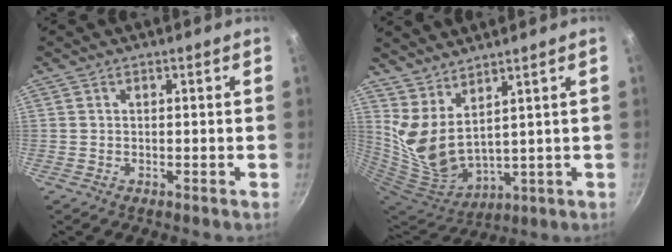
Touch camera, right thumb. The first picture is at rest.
{"total": 9.9, "force": [5.9, 3.7, 7.1], "torque": [-0.128, -0.068, 0.134]}